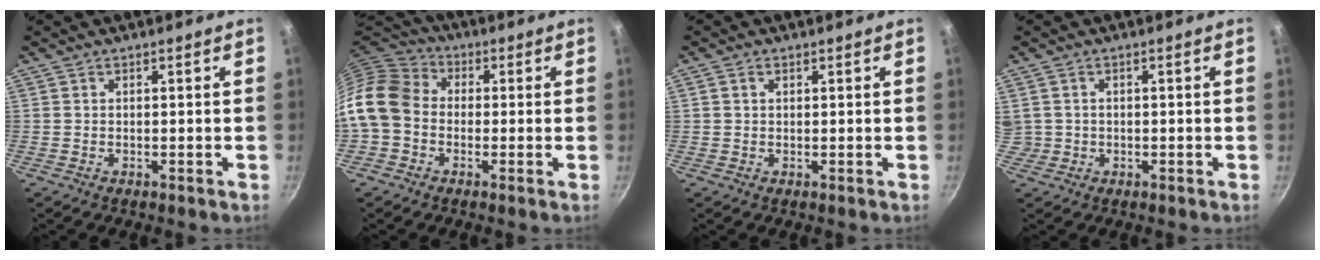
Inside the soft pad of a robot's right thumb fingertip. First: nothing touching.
{"total": 12.3, "force": [-1.5, 9.8, 7.3], "torque": [-0.122, 0.033, -0.051]}
{"total": 1.3, "force": [0.5, 0.9, 0.7], "torque": [-0.009, 0.002, 0.009]}
{"total": 2.7, "force": [0.1, 2.6, 0.7], "torque": [-0.009, 0.006, 0.007]}